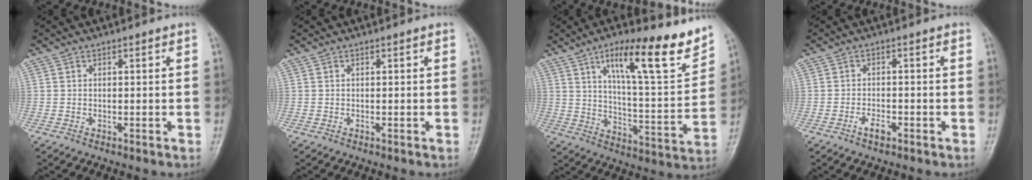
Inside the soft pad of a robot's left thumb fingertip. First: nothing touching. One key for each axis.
{"total": 0.0}
{"total": 18.8, "fx": 11.7, "fy": 4.0, "fz": 14.2, "tx": -0.184, "ty": -0.059, "tz": 0.187}
{"total": 2.6, "fx": -1.5, "fy": 1.2, "fz": 1.7, "tx": -0.030, "ty": 0.008, "tz": -0.029}